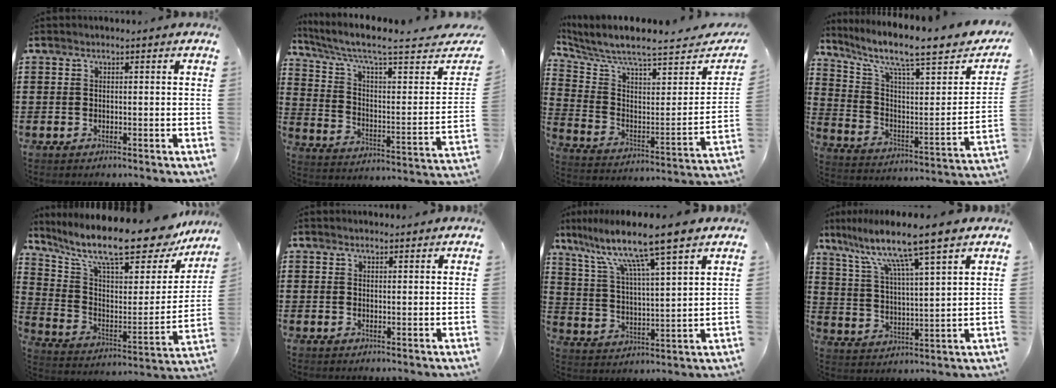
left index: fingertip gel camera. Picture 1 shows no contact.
{"total": 6.4, "force": [5.0, 1.0, 3.9], "torque": [-0.098, -0.038, 0.083]}
{"total": 5.9, "force": [5.2, 0.5, 2.8], "torque": [-0.084, -0.055, 0.084]}
{"total": 8.7, "force": [6.9, 1.2, 5.1], "torque": [-0.114, -0.058, 0.107]}
{"total": 13.8, "force": [11.0, 2.2, 8.0], "torque": [-0.173, -0.081, 0.182]}
{"total": 1.2, "force": [1.1, 0.2, 0.2], "torque": [-0.005, 0.001, 0.022]}
{"total": 10.1, "force": [7.9, -0.4, 6.2], "torque": [-0.149, -0.046, 0.126]}
{"total": 9.3, "force": [7.3, -0.6, 5.7], "torque": [-0.139, -0.045, 0.114]}